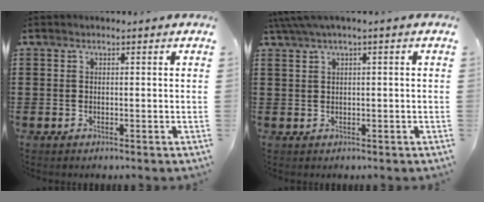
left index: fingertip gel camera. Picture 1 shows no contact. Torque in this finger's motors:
{"motor_torque": [1.02, -1.12, 0.70, 0.17]}